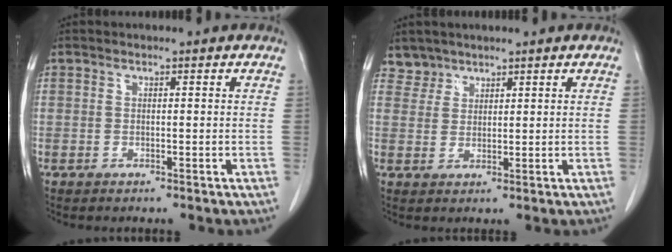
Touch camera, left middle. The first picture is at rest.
{"total": 2.4, "force": [2.1, 1.1, -0.6], "torque": [0.017, 0.006, 0.039]}